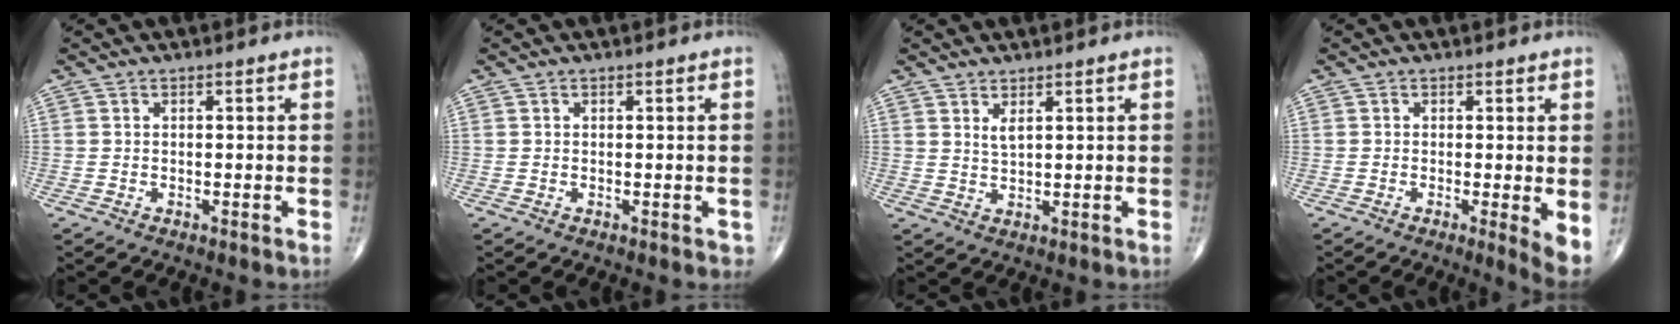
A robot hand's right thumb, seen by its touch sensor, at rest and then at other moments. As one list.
[{"total": 0.6, "force": [0.0, 0.5, 0.3], "torque": [0.003, 0.001, -0.001]}, {"total": 2.0, "force": [1.3, 0.6, 1.4], "torque": [-0.026, -0.013, 0.028]}, {"total": 3.9, "force": [-0.3, 0.8, 3.8], "torque": [-0.057, -0.013, -0.010]}]